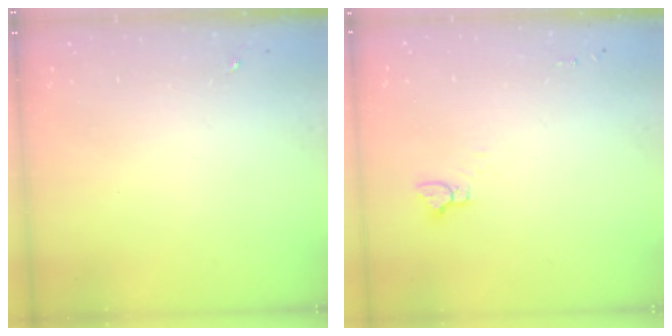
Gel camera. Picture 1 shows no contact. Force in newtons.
{"total": 3.2, "press": 3.2, "slide": 0.2}